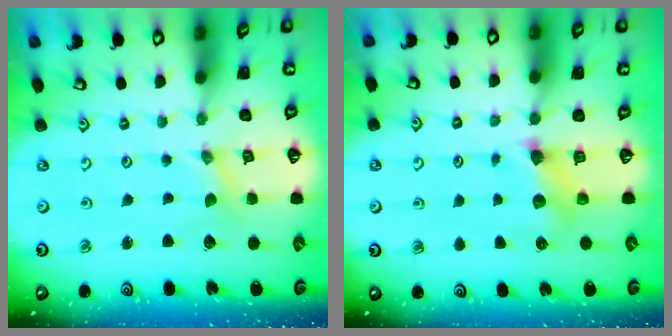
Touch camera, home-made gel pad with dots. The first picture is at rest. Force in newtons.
{"total": 6.6, "press": 6.6, "slide": 0.2}